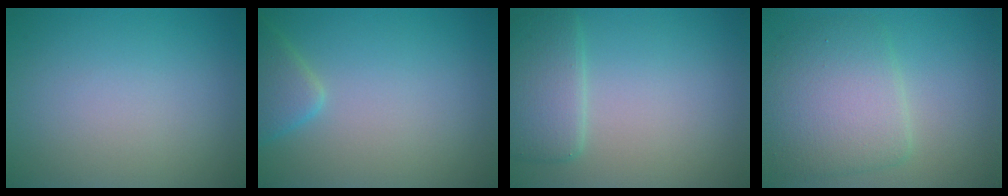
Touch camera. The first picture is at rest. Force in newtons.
{"total": 2.4, "press": 2.4, "slide": 0.1}
{"total": 3.5, "press": 3.5, "slide": 0.1}
{"total": 5.7, "press": 5.7, "slide": 0.1}